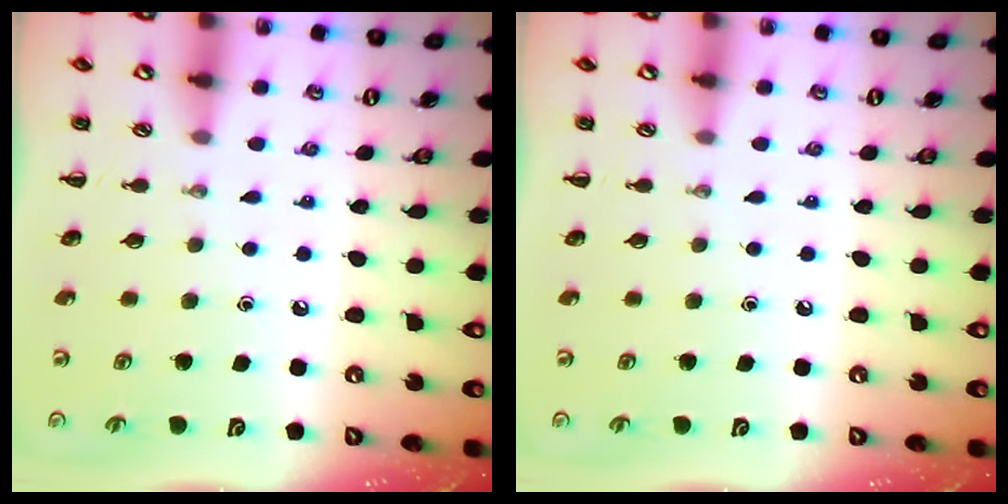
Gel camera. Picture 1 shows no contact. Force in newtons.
{"total": 0.0}